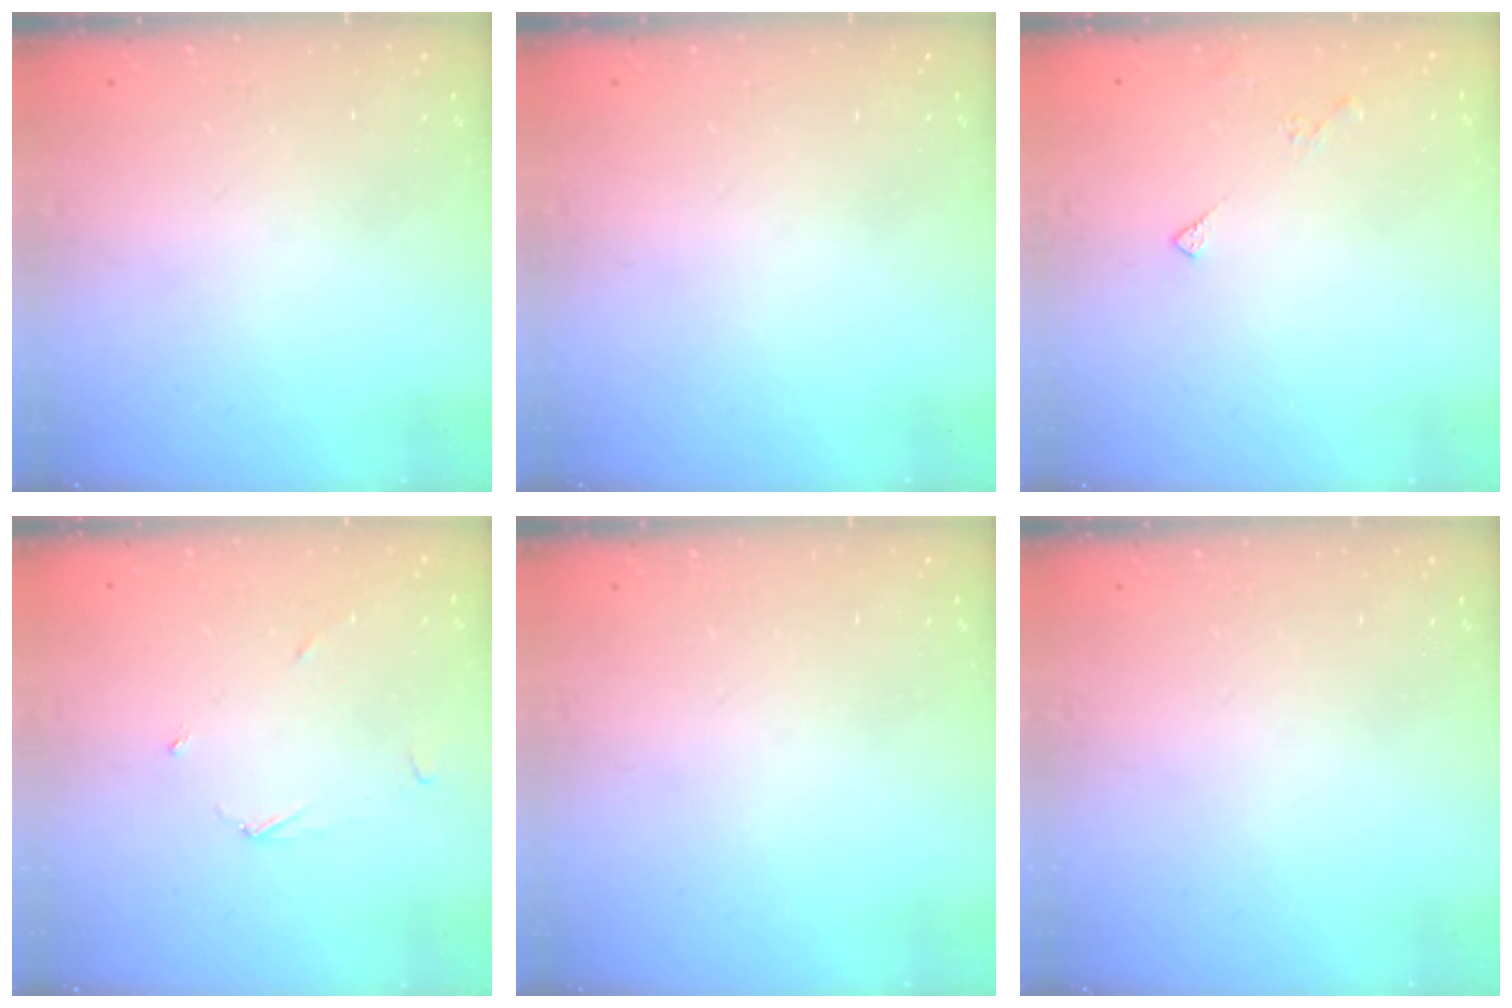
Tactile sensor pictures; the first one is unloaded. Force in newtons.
{"total": 0.0}
{"total": 2.5, "press": 2.4, "slide": 0.5}
{"total": 2.4, "press": 2.4, "slide": 0.2}
{"total": 0.0}
{"total": 0.0}